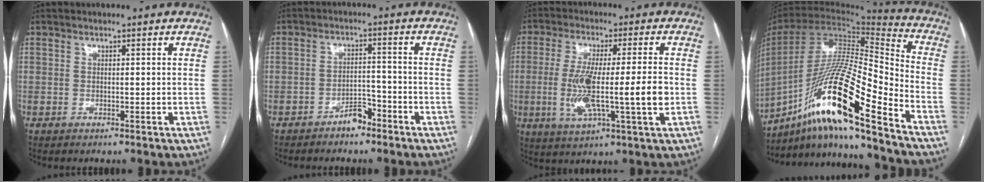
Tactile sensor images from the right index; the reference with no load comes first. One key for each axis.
{"total": 3.7, "fx": -2.9, "fy": 1.5, "fz": 1.7, "tx": -0.025, "ty": 0.007, "tz": -0.048}
{"total": 12.4, "fx": -1.6, "fy": 0.9, "fz": 12.2, "tx": -0.231, "ty": -0.005, "tz": -0.028}
{"total": 21.8, "fx": -14.0, "fy": 0.7, "fz": 16.7, "tx": -0.330, "ty": -0.010, "tz": -0.259}